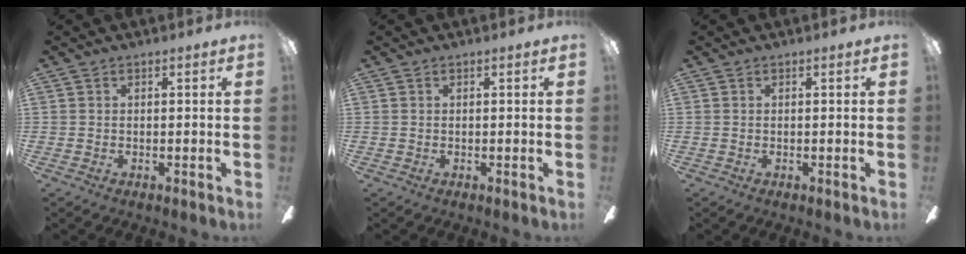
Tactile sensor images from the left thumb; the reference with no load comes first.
{"total": 0.0}
{"total": 0.0}